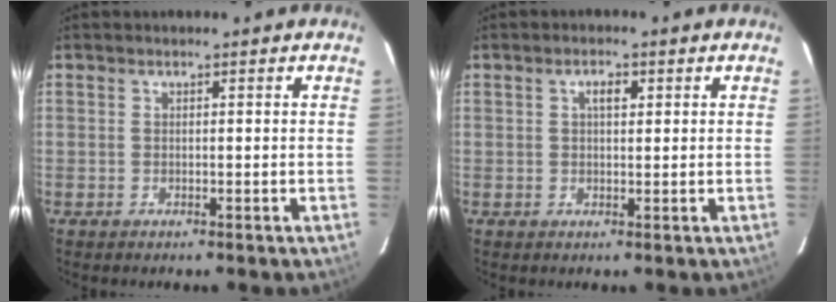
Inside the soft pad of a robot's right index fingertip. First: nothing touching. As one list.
[{"total": 2.4, "force": [0.9, 1.2, 1.9], "torque": [-0.033, 0.009, 0.014]}]